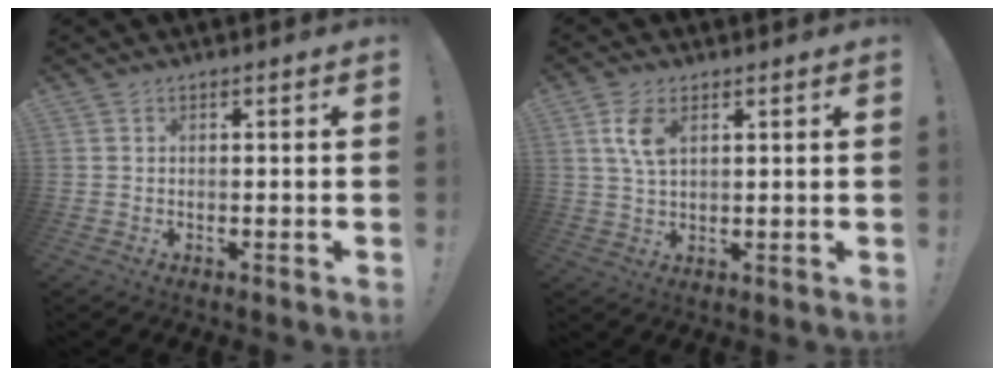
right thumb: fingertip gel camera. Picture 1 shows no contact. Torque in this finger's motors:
{"motor_torque": [0.11, 0.09, -0.14, -0.14, 0.00]}